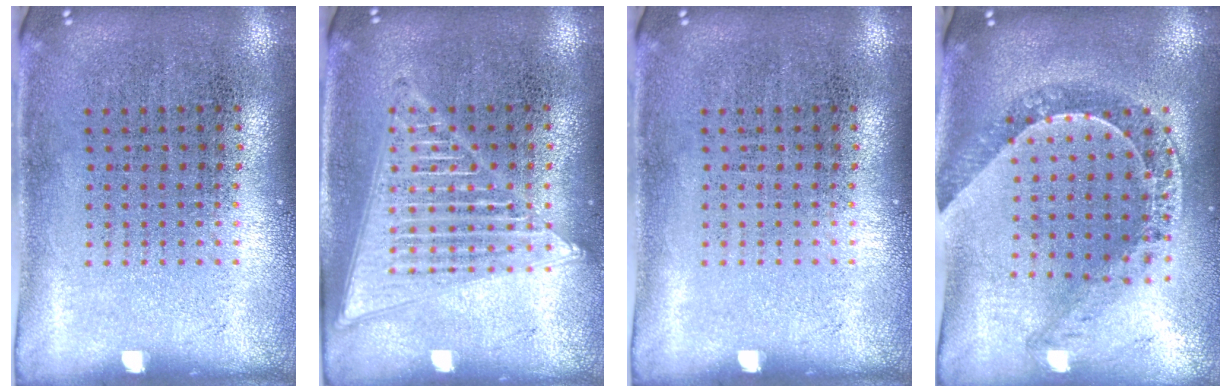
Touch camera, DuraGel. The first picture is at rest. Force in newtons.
{"total": 2.0, "press": 2.0, "slide": 0.2}
{"total": 0.0}
{"total": 1.1, "press": 1.1, "slide": 0.2}